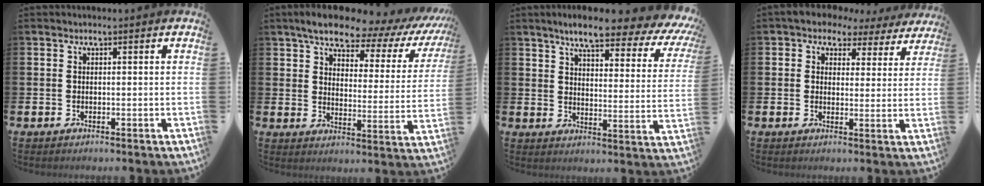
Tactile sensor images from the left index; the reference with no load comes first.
{"total": 7.6, "force": [6.6, 2.3, 3.1], "torque": [-0.070, -0.049, 0.103]}
{"total": 8.0, "force": [6.7, 1.5, 4.1], "torque": [-0.082, -0.048, 0.107]}
{"total": 3.6, "force": [2.6, 2.5, 0.4], "torque": [-0.019, -0.019, 0.039]}